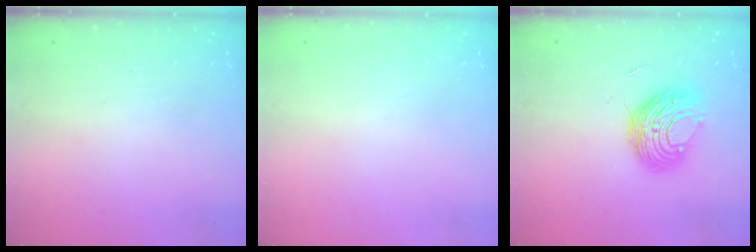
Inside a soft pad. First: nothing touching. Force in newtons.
{"total": 0.0}
{"total": 10.7, "press": 10.7, "slide": 0.6}